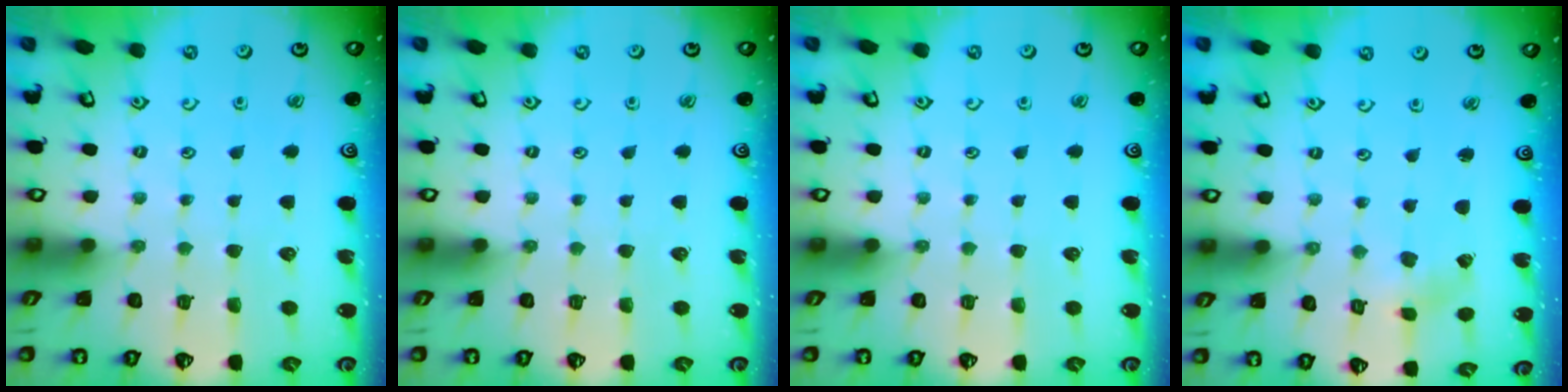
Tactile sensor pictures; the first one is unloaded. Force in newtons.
{"total": 0.0}
{"total": 0.0}
{"total": 1.1, "press": 1.1, "slide": 0.1}